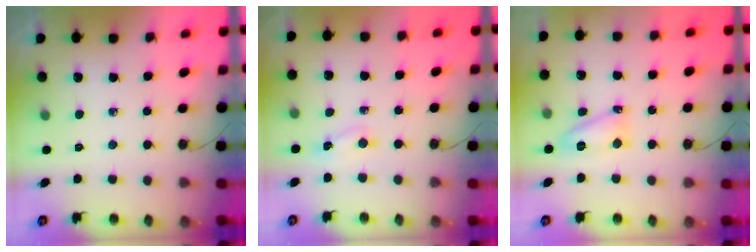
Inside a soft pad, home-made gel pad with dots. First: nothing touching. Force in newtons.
{"total": 2.1, "press": 2.0, "slide": 0.5}
{"total": 8.7, "press": 8.5, "slide": 2.0}